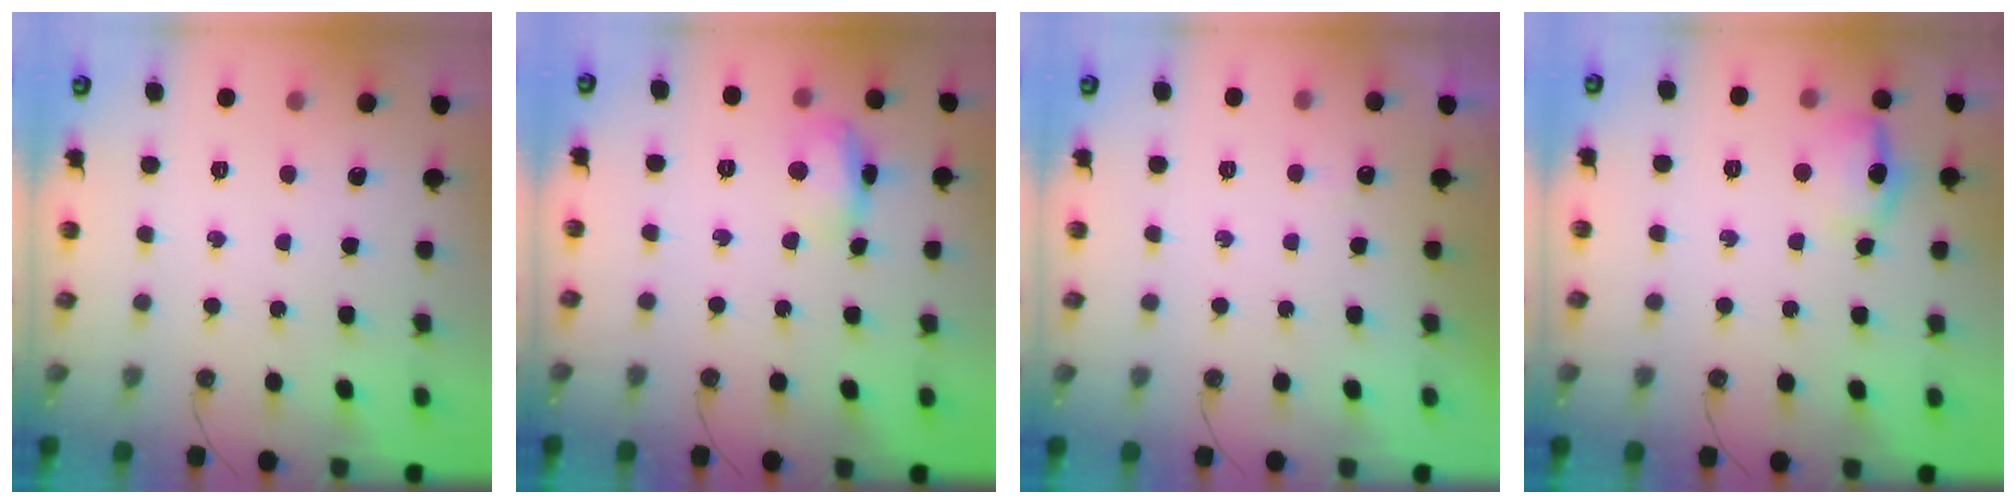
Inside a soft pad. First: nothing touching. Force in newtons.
{"total": 11.3, "press": 11.3, "slide": 0.9}
{"total": 2.5, "press": 2.4, "slide": 0.5}
{"total": 10.8, "press": 10.7, "slide": 1.4}